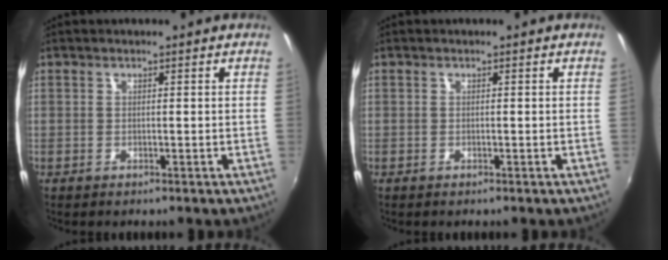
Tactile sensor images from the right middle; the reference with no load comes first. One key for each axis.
{"total": 0.0}